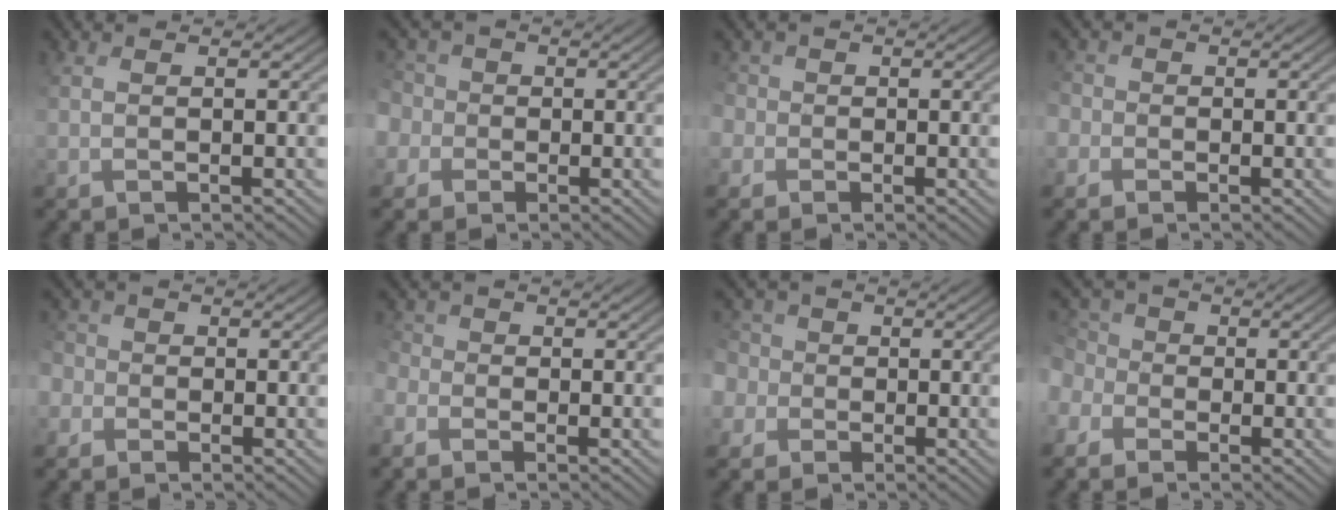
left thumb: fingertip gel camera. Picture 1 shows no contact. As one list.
[{"total": 5.4, "force": [-0.5, 5.2, 1.3], "torque": [-0.060, 0.007, -0.040]}, {"total": 2.3, "force": [-0.9, 2.1, -0.3], "torque": [-0.001, -0.002, -0.026]}, {"total": 2.3, "force": [-1.1, 2.0, -0.2], "torque": [0.002, 0.000, -0.033]}, {"total": 2.7, "force": [-1.3, 2.4, -0.1], "torque": [-0.005, 0.001, -0.041]}, {"total": 2.6, "force": [-2.0, 1.7, 0.3], "torque": [-0.017, -0.009, -0.044]}, {"total": 5.3, "force": [-0.6, 5.1, 1.4], "torque": [-0.060, 0.006, -0.040]}, {"total": 4.3, "force": [-1.8, 3.6, 1.5], "torque": [-0.058, -0.003, -0.038]}]